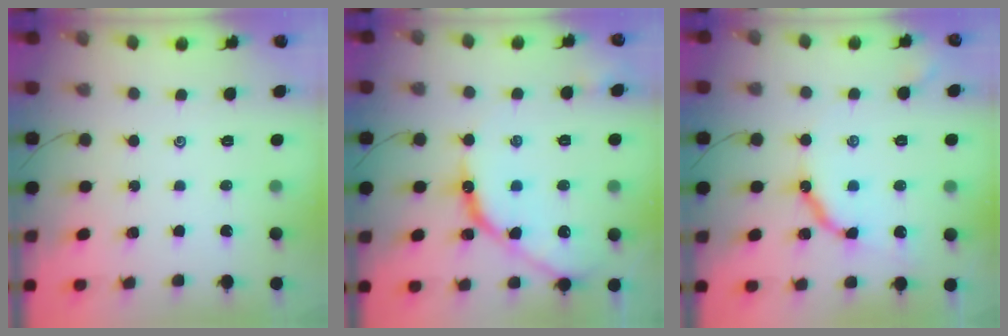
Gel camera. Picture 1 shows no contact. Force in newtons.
{"total": 12.8, "press": 12.7, "slide": 1.1}
{"total": 8.9, "press": 8.9, "slide": 0.7}